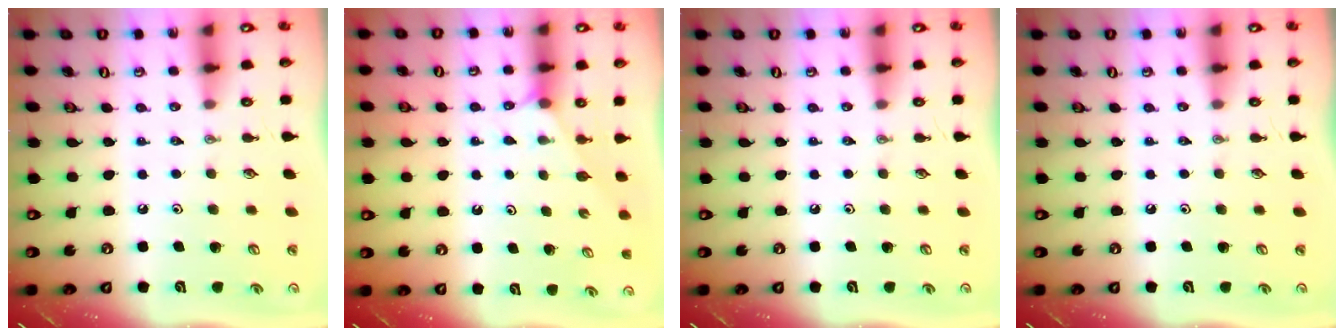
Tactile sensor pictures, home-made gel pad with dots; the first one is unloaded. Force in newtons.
{"total": 2.3, "press": 2.3, "slide": 0.4}
{"total": 0.0}
{"total": 0.0}